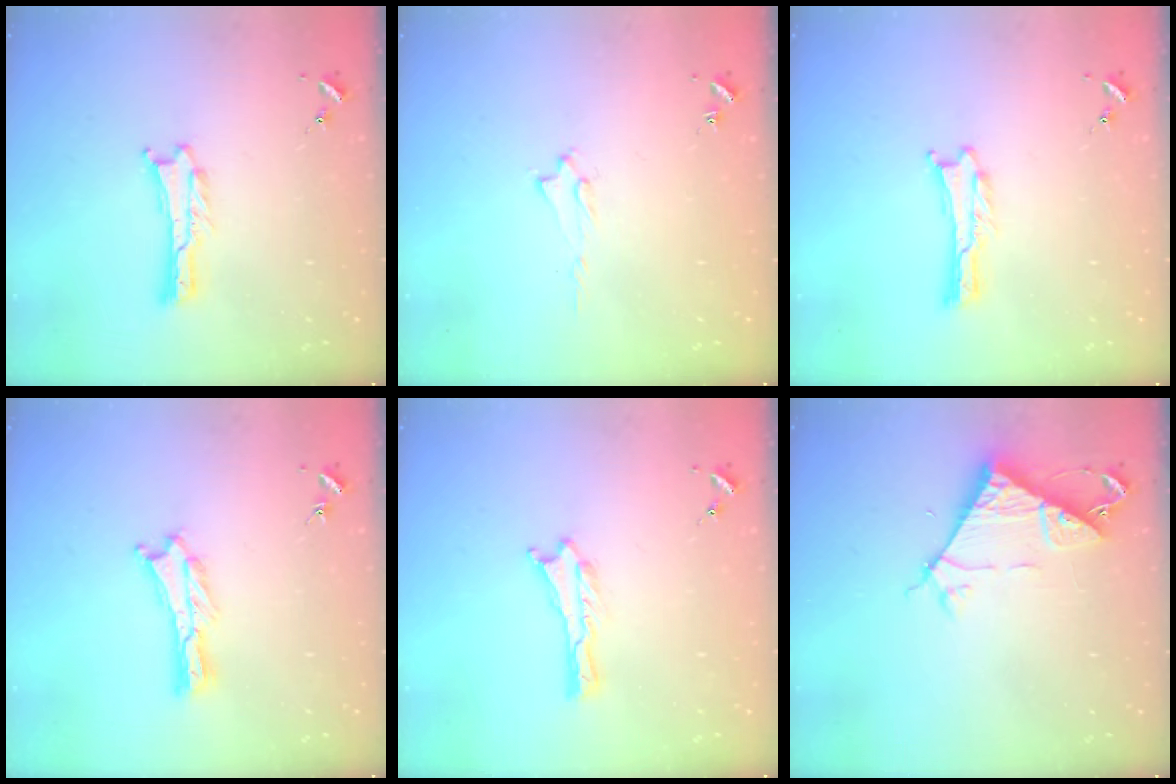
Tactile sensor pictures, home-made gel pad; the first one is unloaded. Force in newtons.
{"total": 1.7, "press": 1.6, "slide": 0.2}
{"total": 0.0}
{"total": 0.7, "press": 0.7, "slide": 0.2}
{"total": 0.0}
{"total": 7.2, "press": 7.2, "slide": 0.5}